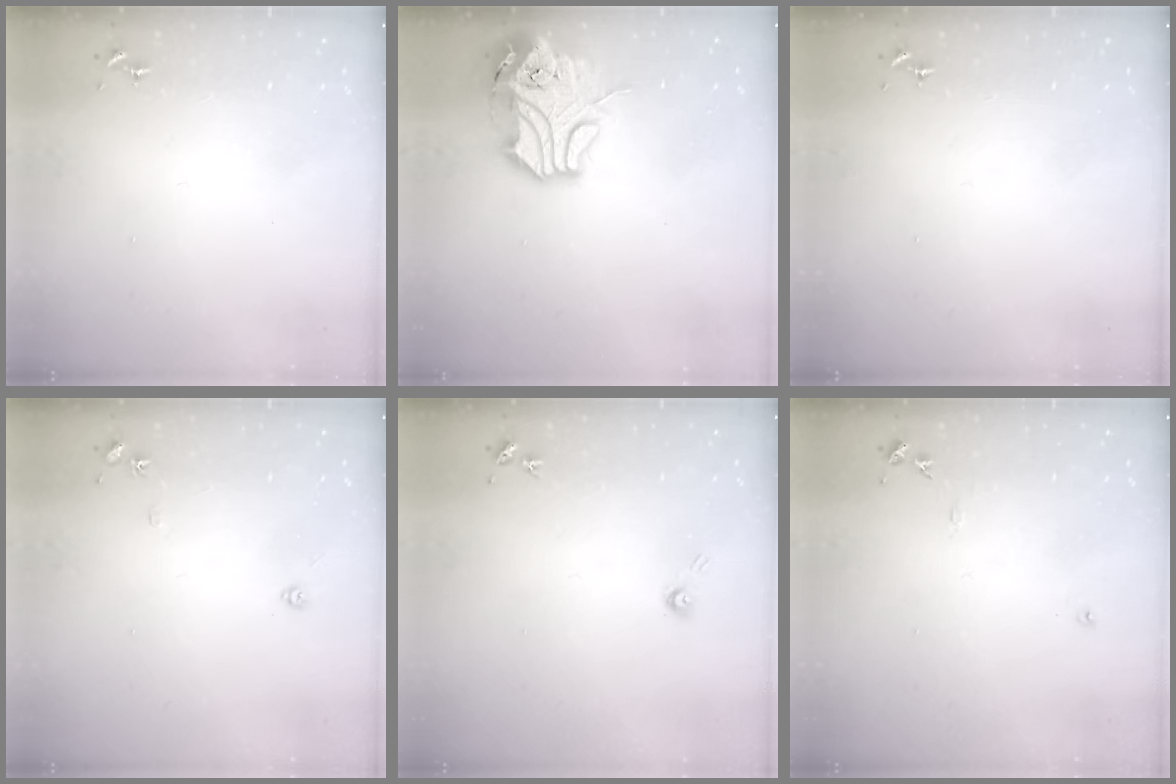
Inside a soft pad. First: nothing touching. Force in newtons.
{"total": 16.1, "press": 15.9, "slide": 2.3}
{"total": 0.0}
{"total": 6.6, "press": 6.5, "slide": 0.7}
{"total": 3.9, "press": 3.9, "slide": 0.4}
{"total": 6.5, "press": 6.5, "slide": 0.7}